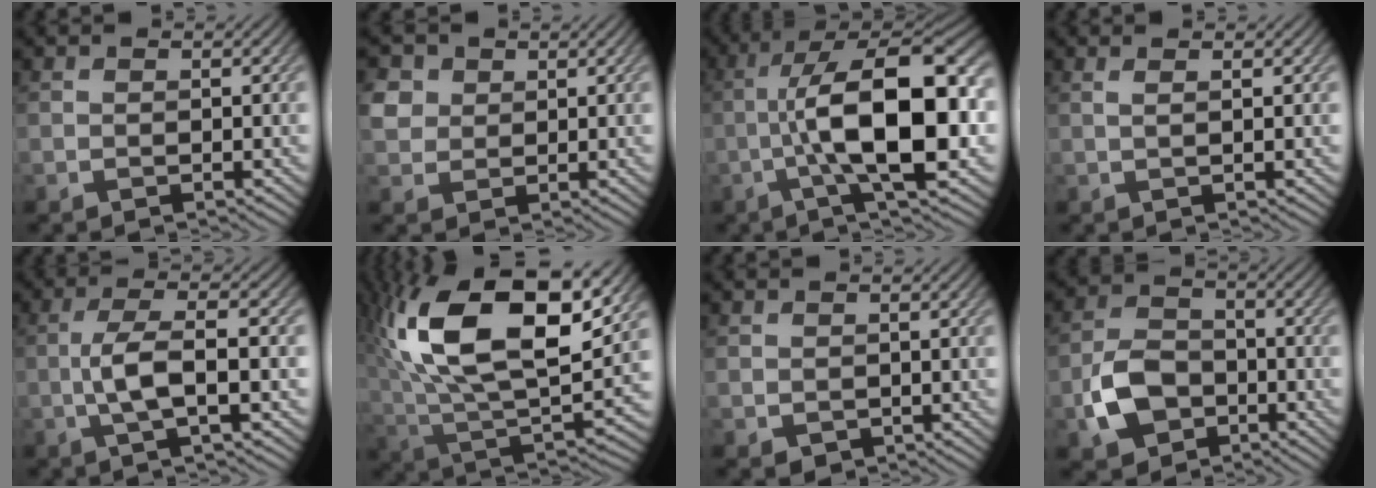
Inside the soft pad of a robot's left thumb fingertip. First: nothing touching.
{"total": 3.7, "force": [1.5, 3.1, 1.3], "torque": [-0.042, 0.004, 0.028]}
{"total": 15.1, "force": [-1.5, 5.0, 14.2], "torque": [-0.232, 0.018, -0.030]}
{"total": 1.6, "force": [0.8, 0.4, 1.4], "torque": [-0.018, 0.002, 0.002]}
{"total": 5.7, "force": [-1.1, 1.3, 5.4], "torque": [-0.114, 0.009, -0.026]}
{"total": 17.6, "force": [6.6, 8.3, 14.1], "torque": [-0.298, 0.011, 0.114]}
{"total": 1.3, "force": [-0.1, 1.3, 0.3], "torque": [-0.012, -0.010, -0.001]}
{"total": 7.2, "force": [-2.9, 5.1, 4.2], "torque": [-0.096, -0.003, -0.065]}